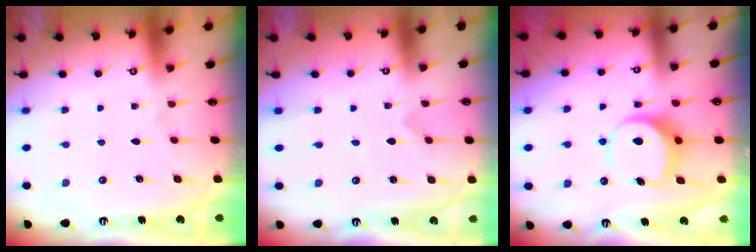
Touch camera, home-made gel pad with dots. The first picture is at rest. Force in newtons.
{"total": 0.0}
{"total": 6.7, "press": 6.7, "slide": 0.7}